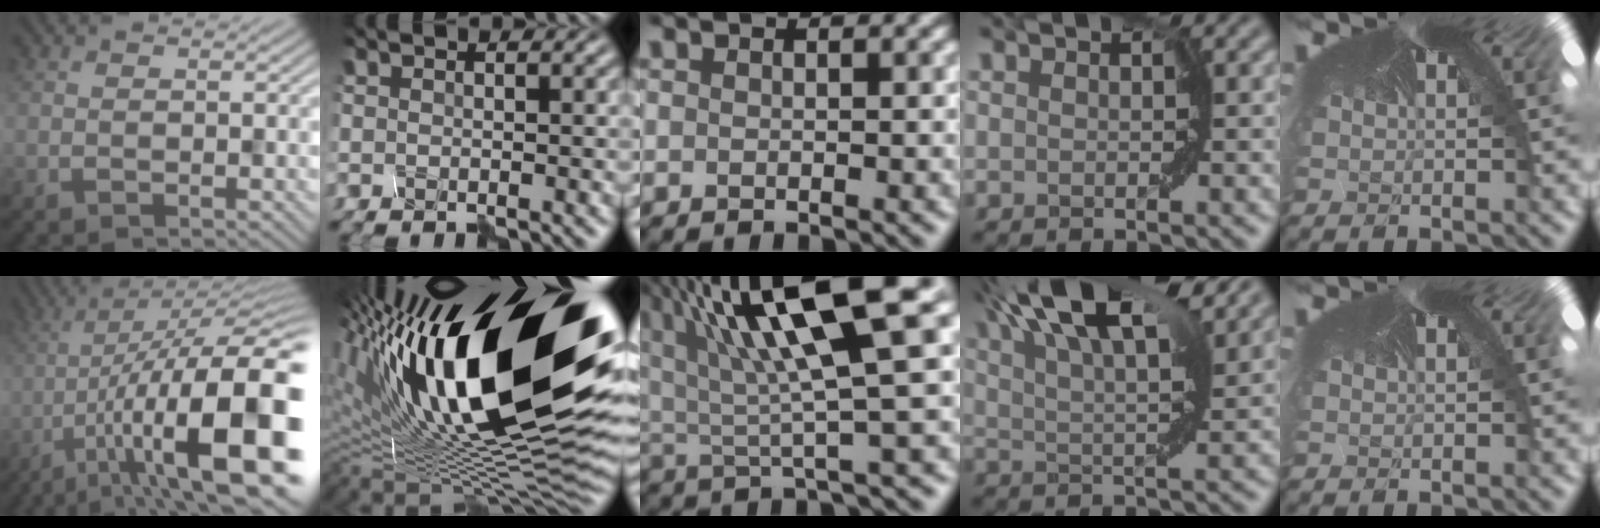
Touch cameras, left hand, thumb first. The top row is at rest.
{"thumb": {"total": 18.5, "force": [-6.4, 6.9, 15.9], "torque": [-0.250, -0.004, -0.107]}, "index": {"total": 21.1, "force": [5.4, 8.4, 18.6], "torque": [-0.325, 0.038, 0.095]}, "middle": {"total": 13.3, "force": [5.8, 2.9, 11.7], "torque": [-0.197, 0.015, 0.104]}, "ring": {"total": 10.6, "force": [7.2, 2.7, 7.3], "torque": [-0.123, 0.038, 0.104]}}